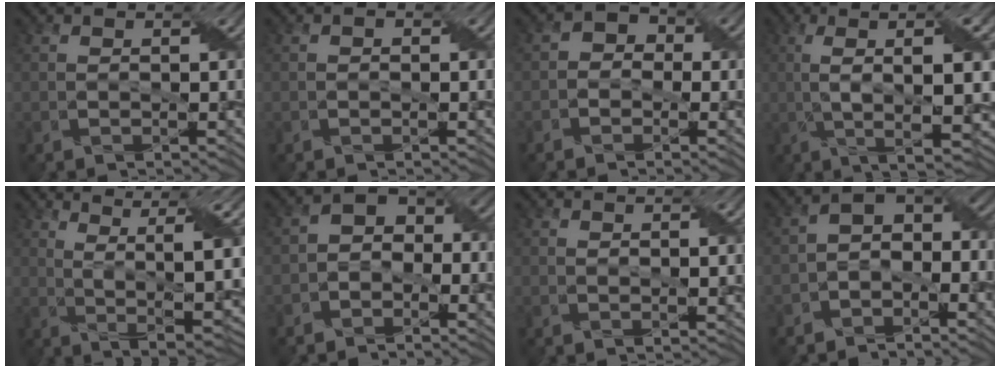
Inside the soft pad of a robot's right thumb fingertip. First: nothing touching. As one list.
[{"total": 0.6, "force": [-0.1, 0.5, 0.4], "torque": [-0.004, -0.001, -0.003]}, {"total": 2.6, "force": [-0.8, 2.3, 0.9], "torque": [-0.007, 0.010, -0.026]}, {"total": 12.1, "force": [2.1, 2.6, 11.6], "torque": [-0.195, 0.017, 0.039]}, {"total": 11.1, "force": [4.1, 2.3, 10.0], "torque": [-0.183, 0.015, 0.079]}, {"total": 4.5, "force": [-1.9, 3.2, 2.5], "torque": [-0.038, 0.009, -0.049]}, {"total": 1.3, "force": [0.9, 0.2, 0.9], "torque": [-0.018, -0.001, 0.017]}, {"total": 6.2, "force": [-2.8, 3.9, 4.0], "torque": [-0.055, 0.000, -0.064]}]